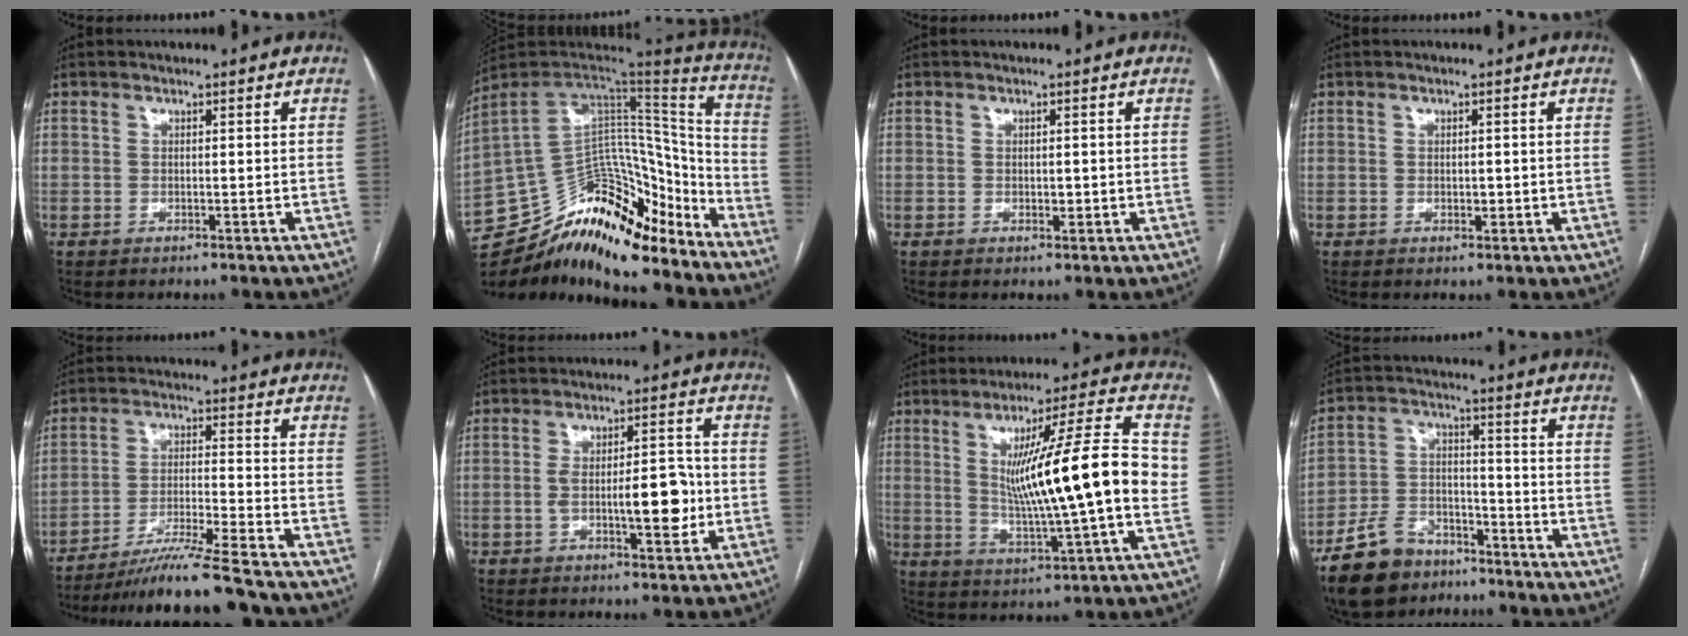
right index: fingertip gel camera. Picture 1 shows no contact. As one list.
[{"total": 25.4, "force": [-20.5, 9.6, 11.6], "torque": [-0.194, 0.045, -0.318]}, {"total": 1.2, "force": [-0.1, 0.7, 0.9], "torque": [-0.008, 0.000, 0.002]}, {"total": 1.2, "force": [-0.1, 0.8, 0.9], "torque": [-0.009, 0.000, 0.002]}, {"total": 12.4, "force": [-10.7, -1.6, 6.0], "torque": [-0.089, -0.024, -0.178]}, {"total": 9.1, "force": [-1.4, 2.7, 8.6], "torque": [-0.133, 0.015, -0.018]}, {"total": 18.5, "force": [1.6, -0.2, 18.4], "torque": [-0.296, -0.003, 0.020]}, {"total": 11.6, "force": [-8.4, 6.4, 4.6], "torque": [-0.106, 0.007, -0.149]}]